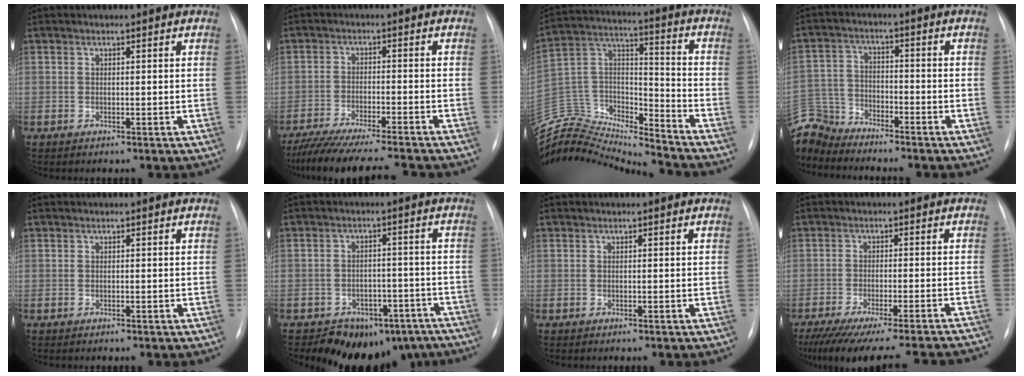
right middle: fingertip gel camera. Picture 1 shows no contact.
{"total": 15.2, "force": [-13.3, 0.2, 7.3], "torque": [-0.116, -0.034, -0.200]}
{"total": 20.7, "force": [-20.4, 0.5, 3.7], "torque": [-0.062, 0.049, -0.349]}
{"total": 9.7, "force": [-9.3, 2.5, 0.6], "torque": [-0.026, 0.012, -0.184]}
{"total": 0.0}
{"total": 10.9, "force": [-8.3, 6.5, 2.7], "torque": [-0.016, 0.031, -0.096]}
{"total": 0.0}
{"total": 23.8, "force": [-21.5, 1.1, 10.2], "torque": [-0.132, -0.049, -0.281]}